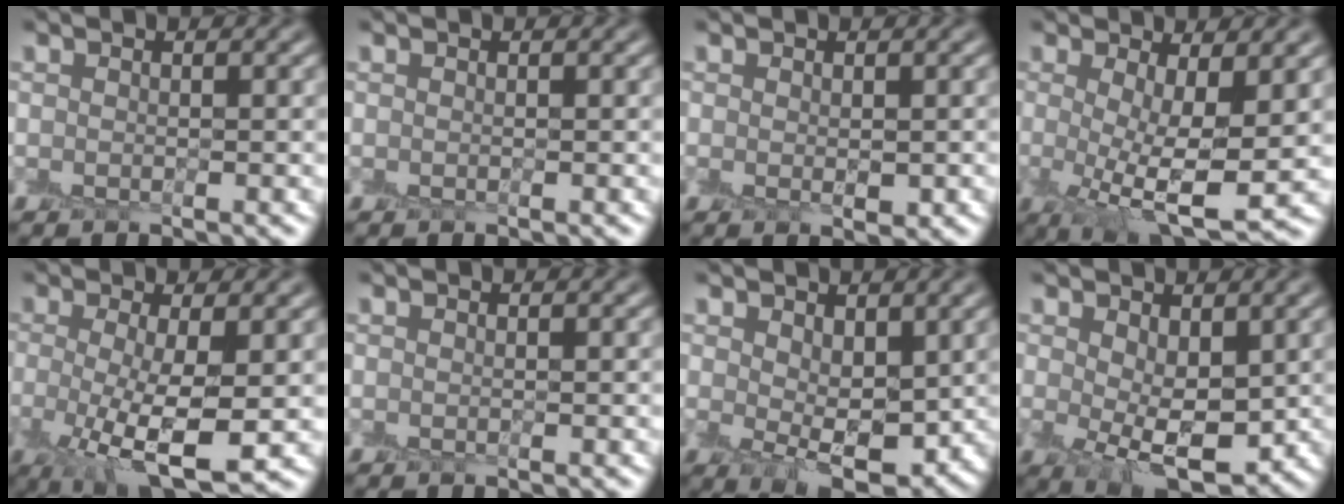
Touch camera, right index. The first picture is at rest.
{"total": 0.0}
{"total": 1.4, "force": [-0.2, 0.7, 1.2], "torque": [-0.028, -0.005, 0.002]}
{"total": 6.9, "force": [0.4, 2.2, 6.6], "torque": [-0.120, -0.016, 0.012]}
{"total": 6.7, "force": [-0.9, 1.9, 6.4], "torque": [-0.126, -0.016, -0.010]}
{"total": 0.0}
{"total": 4.4, "force": [0.8, 2.5, 3.5], "torque": [-0.066, -0.014, 0.021]}
{"total": 5.3, "force": [0.2, 2.9, 4.4], "torque": [-0.086, -0.012, 0.013]}